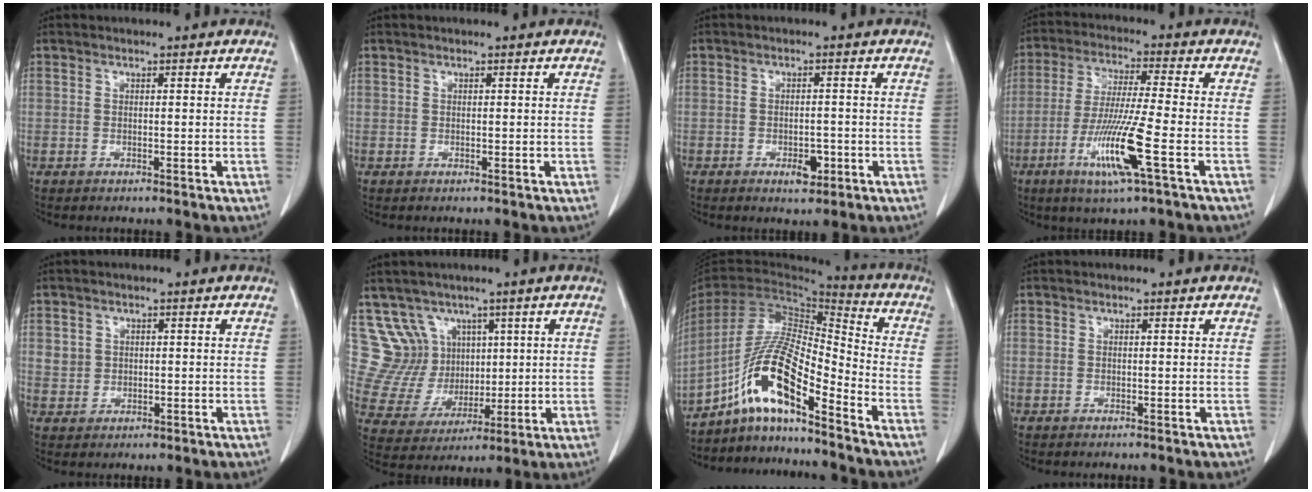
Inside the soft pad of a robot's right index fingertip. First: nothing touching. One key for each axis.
{"total": 0.0}
{"total": 3.0, "fx": -1.3, "fy": 1.6, "fz": 2.2, "tx": -0.026, "ty": 0.006, "tz": -0.010}
{"total": 11.4, "fx": -4.3, "fy": -0.4, "fz": 10.6, "tx": -0.206, "ty": -0.021, "tz": -0.083}
{"total": 2.4, "fx": 0.6, "fy": 2.3, "fz": 0.4, "tx": 0.000, "ty": 0.005, "tz": 0.018}
{"total": 9.6, "fx": 4.9, "fy": 8.1, "fz": 1.4, "tx": -0.039, "ty": 0.044, "tz": 0.112}
{"total": 13.1, "fx": -8.7, "fy": 1.7, "fz": 9.7, "tx": -0.187, "ty": 0.010, "tz": -0.160}
{"total": 0.0}